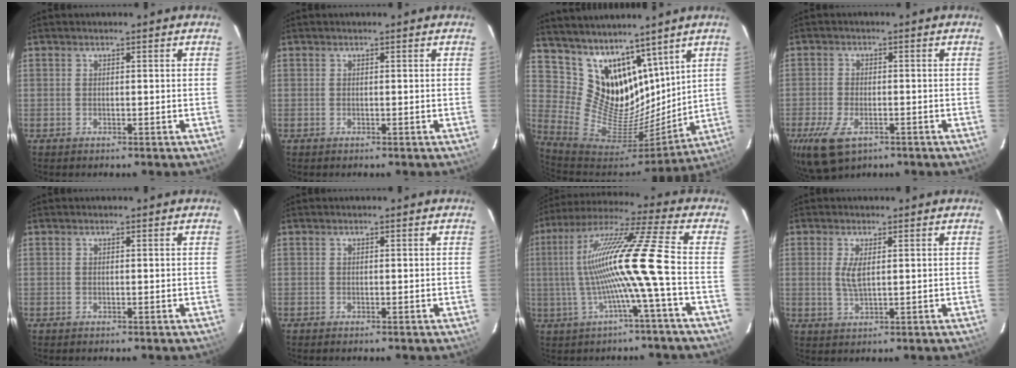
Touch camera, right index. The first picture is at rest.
{"total": 0.0}
{"total": 17.0, "force": [12.8, 9.7, 5.7], "torque": [-0.117, -0.010, 0.261]}
{"total": 9.7, "force": [-5.2, 5.1, 6.4], "torque": [-0.156, -0.028, -0.092]}
{"total": 0.0}
{"total": 0.0}
{"total": 14.9, "force": [-2.3, -2.4, 14.5], "torque": [-0.266, 0.003, -0.040]}
{"total": 3.3, "force": [0.7, 1.1, 3.1], "torque": [-0.061, -0.005, 0.013]}